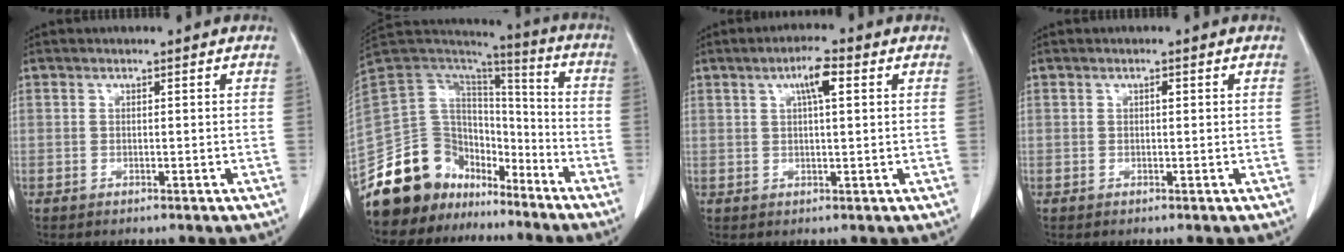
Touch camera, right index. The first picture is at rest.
{"total": 18.2, "force": [-13.7, 11.3, 4.1], "torque": [-0.087, 0.088, -0.225]}
{"total": 4.4, "force": [1.6, 0.7, 4.0], "torque": [-0.074, 0.007, 0.028]}
{"total": 0.6, "force": [0.1, 0.2, 0.5], "torque": [-0.010, 0.001, 0.001]}